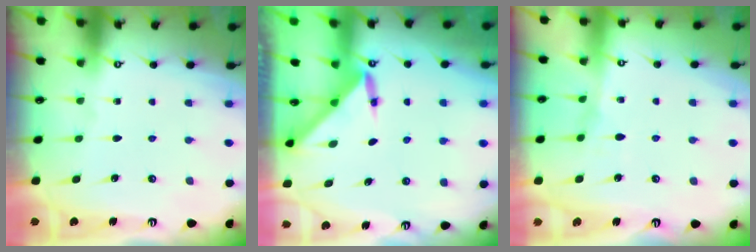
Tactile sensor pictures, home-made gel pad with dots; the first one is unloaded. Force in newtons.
{"total": 3.1, "press": 3.1, "slide": 0.2}
{"total": 5.2, "press": 5.1, "slide": 0.8}